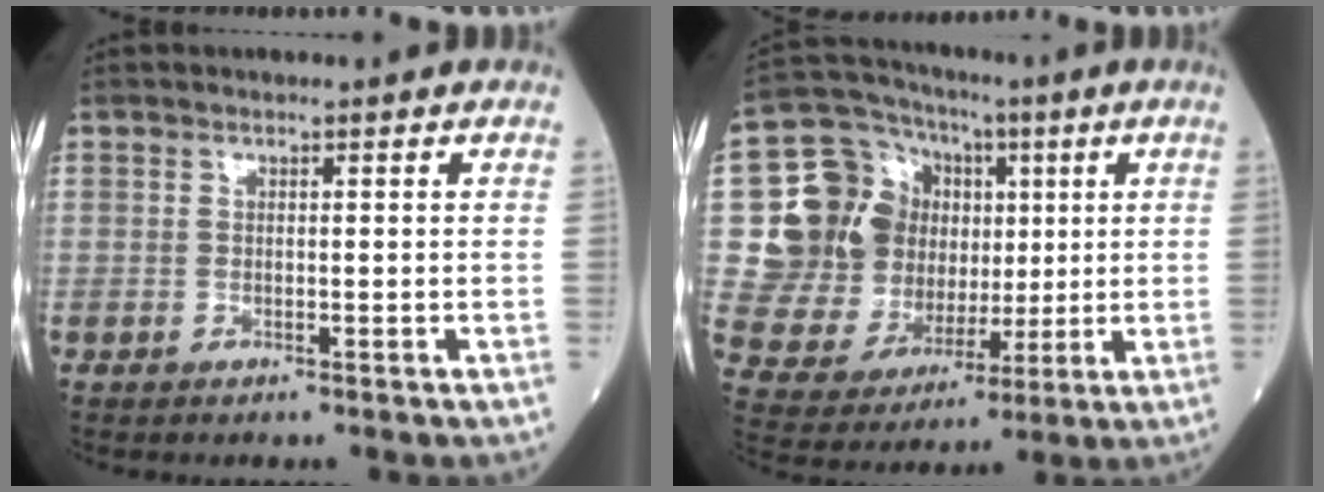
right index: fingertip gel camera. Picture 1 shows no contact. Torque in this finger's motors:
{"motor_torque": [0.33, 0.06, 0.10, 0.05]}